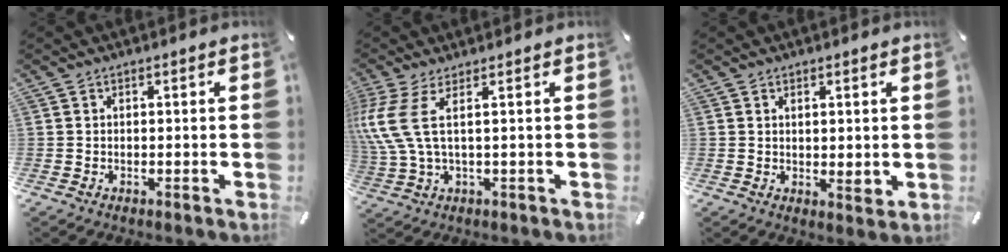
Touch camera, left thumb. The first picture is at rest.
{"total": 9.1, "force": [2.0, 2.6, 8.5], "torque": [-0.197, -0.020, 0.036]}
{"total": 2.2, "force": [1.0, 1.0, 1.7], "torque": [-0.026, -0.004, 0.016]}